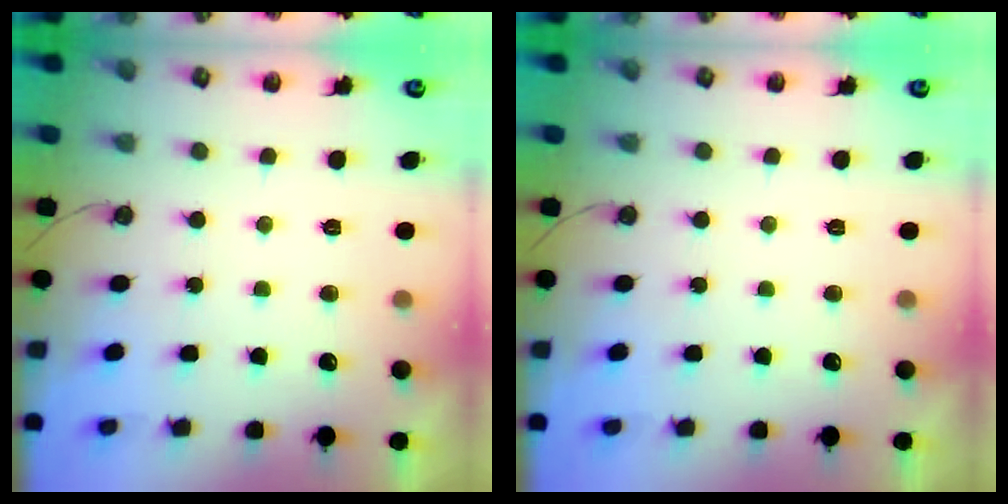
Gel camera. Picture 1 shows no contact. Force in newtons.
{"total": 0.0}